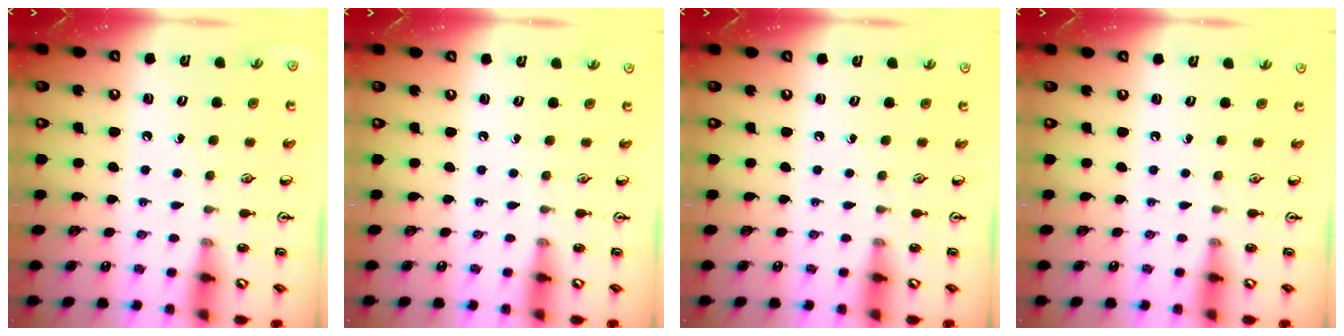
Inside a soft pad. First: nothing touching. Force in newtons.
{"total": 0.0}
{"total": 0.0}
{"total": 0.0}